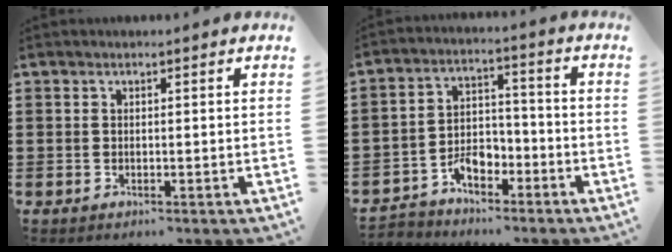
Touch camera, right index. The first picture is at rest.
{"total": 4.8, "force": [-3.3, 2.9, 1.9], "torque": [-0.036, 0.014, -0.065]}